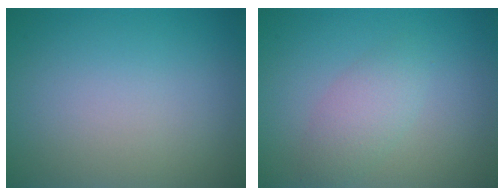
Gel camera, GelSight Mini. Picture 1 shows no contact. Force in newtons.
{"total": 2.4, "press": 2.4, "slide": 0.1}